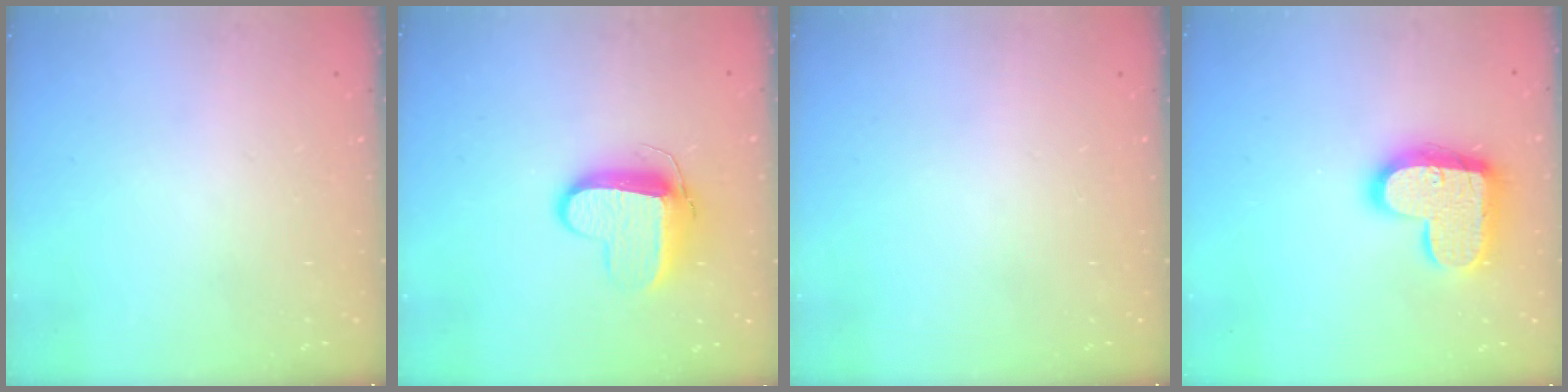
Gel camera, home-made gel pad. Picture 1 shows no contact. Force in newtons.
{"total": 10.7, "press": 10.6, "slide": 1.1}
{"total": 0.0}
{"total": 16.9, "press": 16.8, "slide": 1.1}